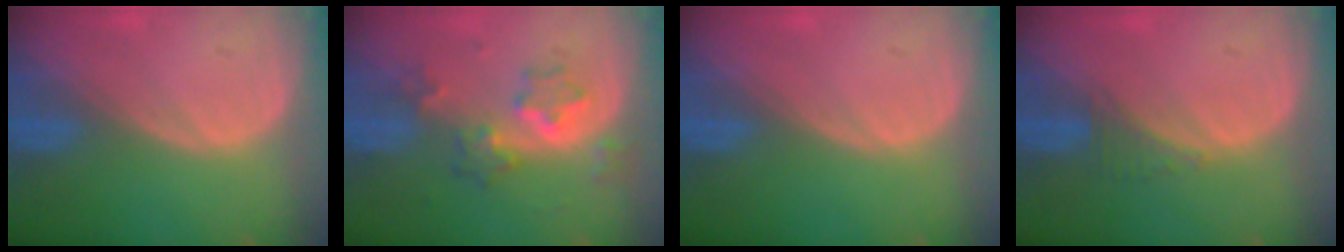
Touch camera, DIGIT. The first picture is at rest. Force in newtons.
{"total": 6.3, "press": 5.5, "slide": 3.1}
{"total": 0.0}
{"total": 1.9, "press": 1.8, "slide": 0.7}